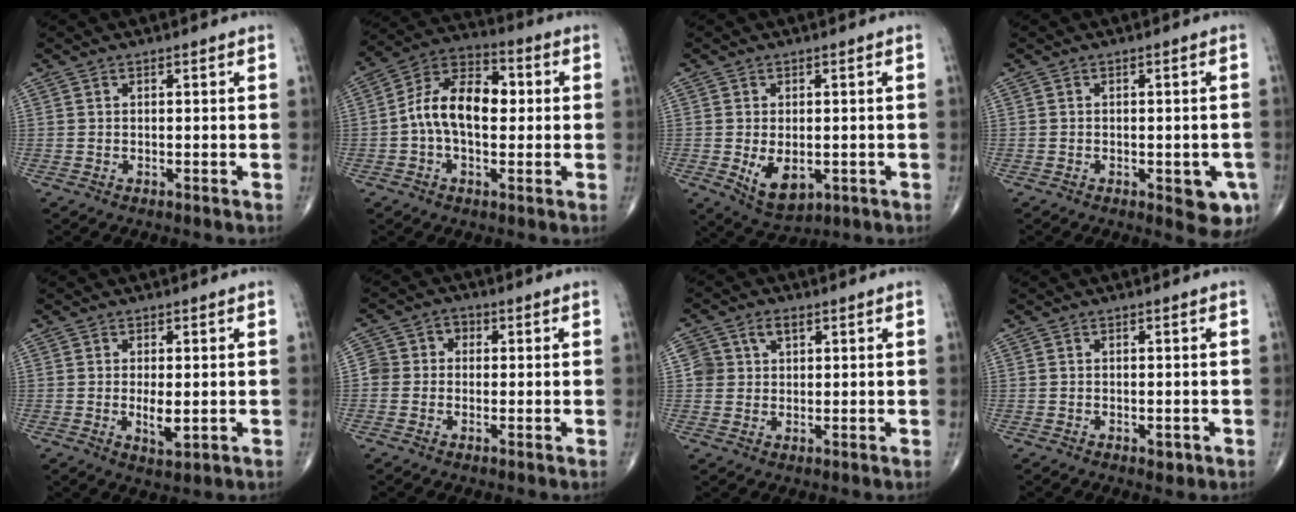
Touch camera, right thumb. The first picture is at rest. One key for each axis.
{"total": 13.1, "fx": 0.2, "fy": 7.9, "fz": 10.5, "tx": -0.171, "ty": 0.034, "tz": -0.008}
{"total": 7.0, "fx": -1.4, "fy": 4.2, "fz": 5.4, "tx": -0.077, "ty": -0.013, "tz": -0.009}
{"total": 5.9, "fx": -2.0, "fy": 2.6, "fz": 4.9, "tx": -0.039, "ty": 0.000, "tz": -0.019}
{"total": 3.8, "fx": -0.3, "fy": 1.5, "fz": 3.5, "tx": -0.060, "ty": -0.010, "tz": -0.002}
{"total": 4.5, "fx": -0.2, "fy": 4.1, "fz": 1.7, "tx": -0.009, "ty": 0.022, "tz": -0.010}
{"total": 4.4, "fx": 1.8, "fy": 3.4, "fz": 2.2, "tx": -0.023, "ty": -0.001, "tz": 0.034}
{"total": 1.3, "fx": -0.5, "fy": 0.7, "fz": 0.9, "tx": -0.010, "ty": -0.001, "tz": -0.005}